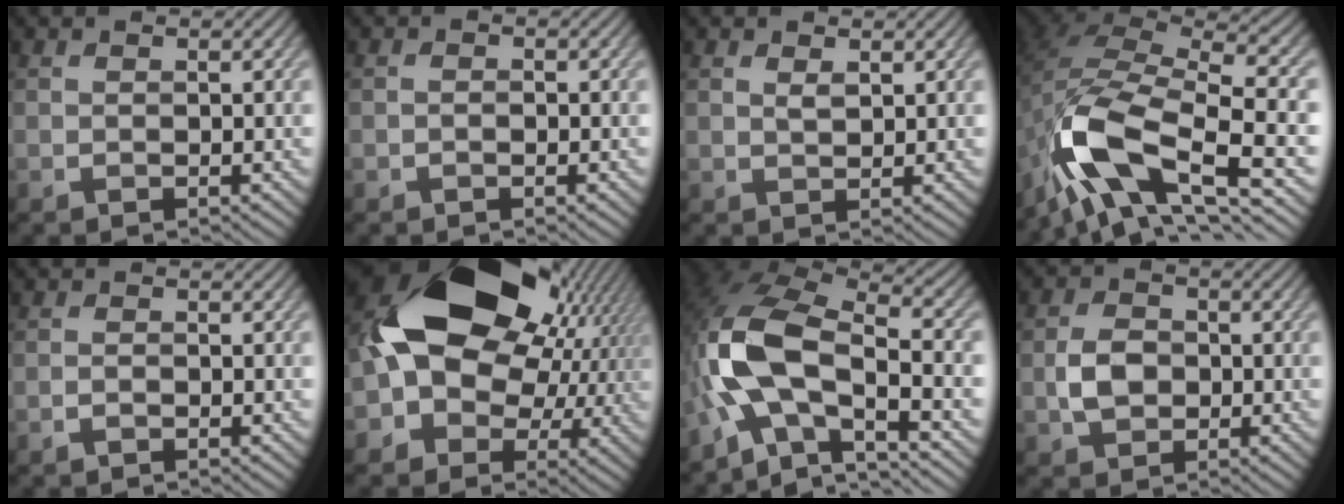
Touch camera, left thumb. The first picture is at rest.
{"total": 0.7, "force": [-0.4, 0.5, 0.3], "torque": [-0.006, 0.000, -0.008]}
{"total": 1.3, "force": [0.8, 0.6, 0.9], "torque": [-0.022, -0.003, 0.018]}
{"total": 14.1, "force": [-6.6, 5.8, 11.0], "torque": [-0.225, -0.009, -0.130]}
{"total": 1.0, "force": [-0.7, 0.4, 0.5], "torque": [-0.011, 0.001, -0.015]}
{"total": 17.8, "force": [2.3, 13.5, 11.4], "torque": [-0.194, -0.003, 0.041]}
{"total": 14.0, "force": [-3.7, 7.1, 11.6], "torque": [-0.255, -0.013, -0.077]}
{"total": 4.0, "force": [-0.7, 3.1, 2.4], "torque": [-0.056, 0.001, -0.018]}